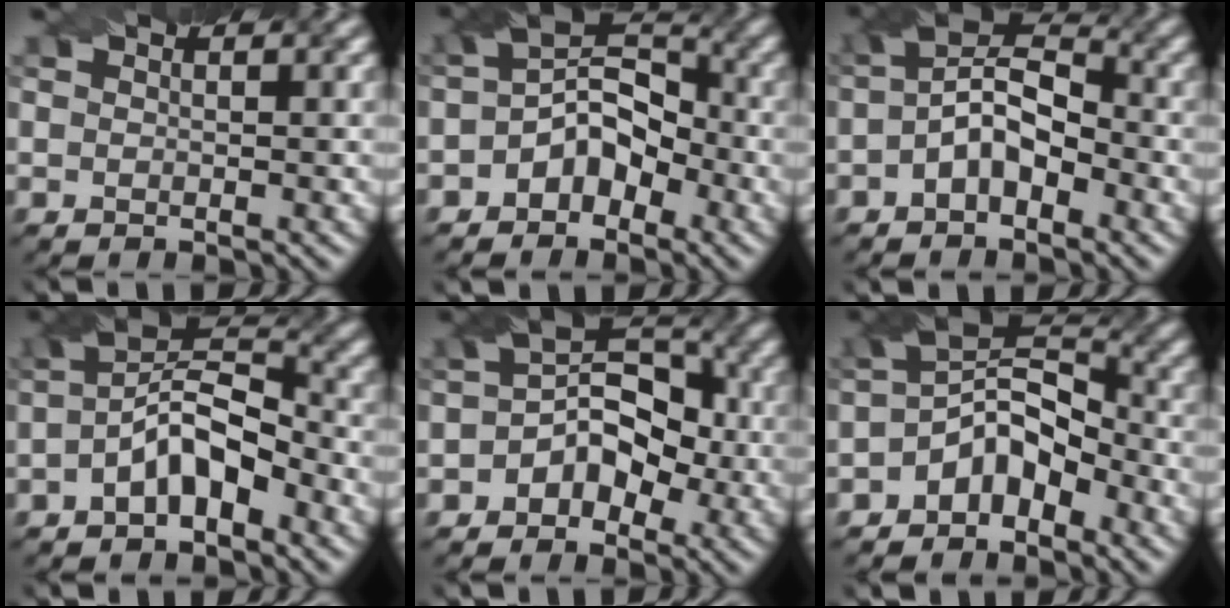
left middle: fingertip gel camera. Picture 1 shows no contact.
{"total": 5.0, "force": [-1.9, 3.4, 3.0], "torque": [-0.040, 0.010, -0.041]}
{"total": 5.3, "force": [-1.2, 3.1, 4.2], "torque": [-0.075, 0.013, -0.029]}
{"total": 5.7, "force": [-1.9, 2.8, 4.6], "torque": [-0.080, 0.016, -0.039]}
{"total": 5.4, "force": [-1.2, 3.9, 3.6], "torque": [-0.033, 0.013, -0.029]}
{"total": 5.9, "force": [-2.9, 3.5, 3.8], "torque": [-0.050, 0.012, -0.065]}